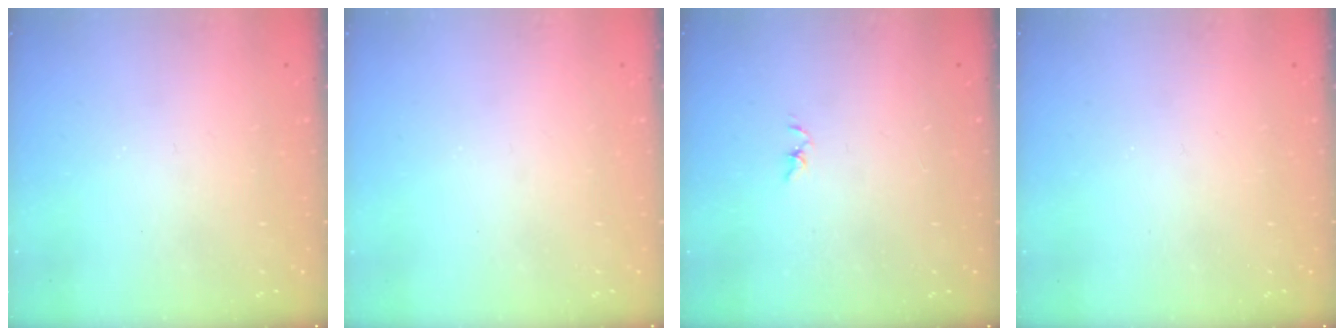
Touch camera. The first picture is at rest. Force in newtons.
{"total": 0.6, "press": 0.4, "slide": 0.4}
{"total": 1.2, "press": 1.1, "slide": 0.2}
{"total": 0.0}